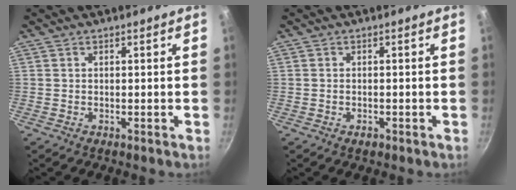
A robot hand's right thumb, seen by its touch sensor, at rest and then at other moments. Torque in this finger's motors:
{"motor_torque": [-0.25, 0.09, -0.09, 0.44, -0.01]}